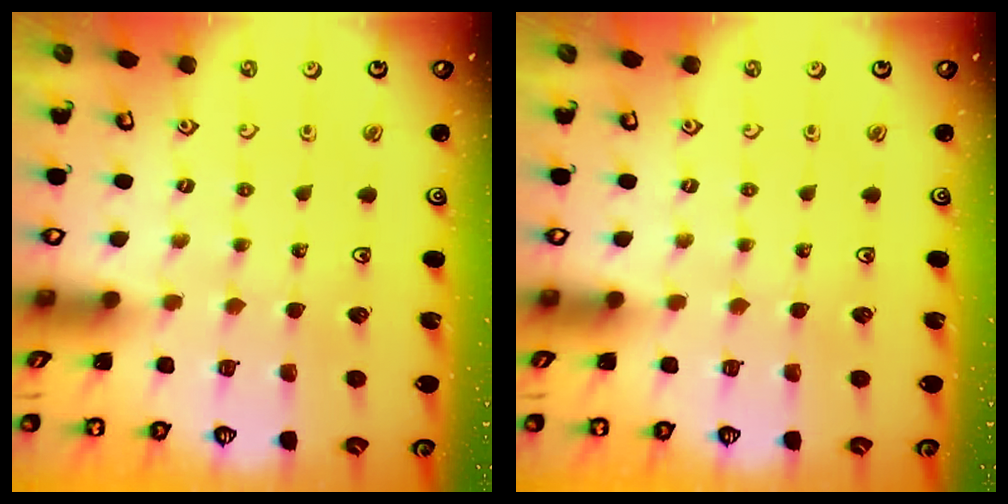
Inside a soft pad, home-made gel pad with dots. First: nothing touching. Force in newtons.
{"total": 0.0}